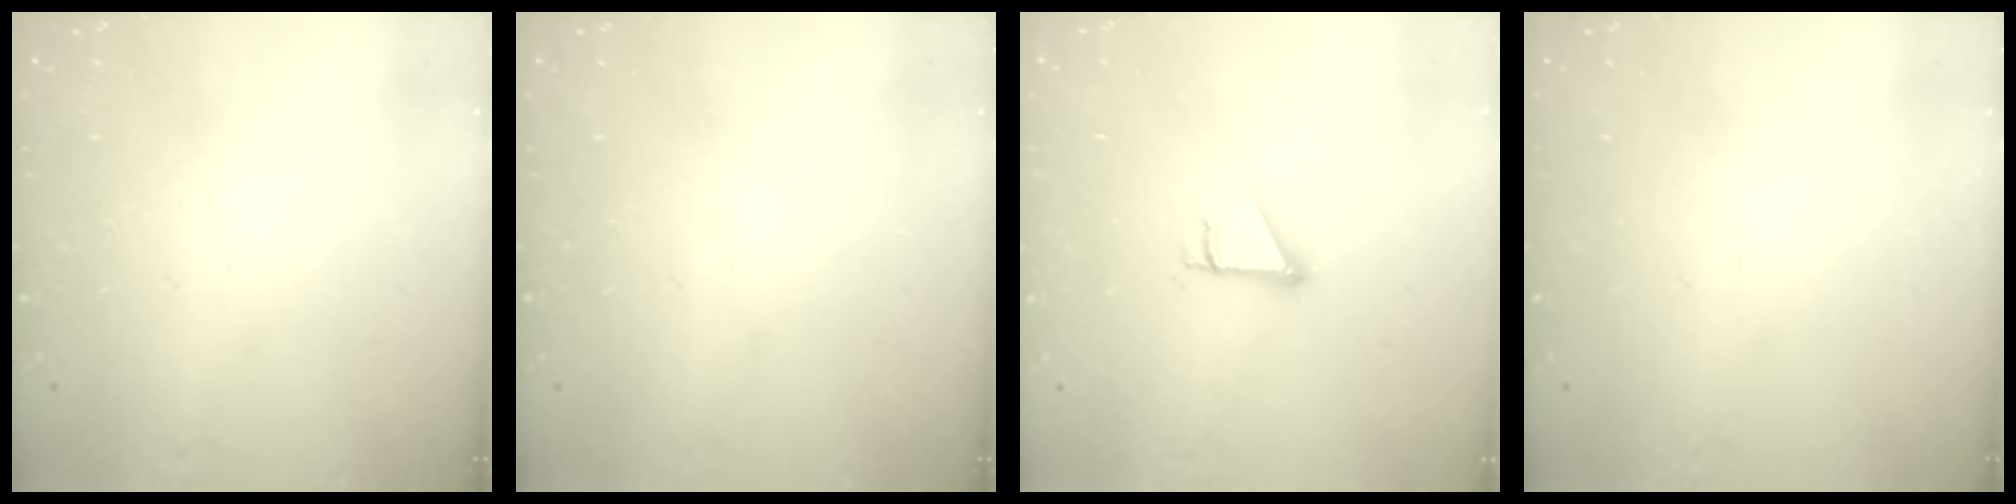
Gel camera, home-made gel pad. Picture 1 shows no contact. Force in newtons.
{"total": 0.0}
{"total": 2.5, "press": 2.5, "slide": 0.1}
{"total": 0.0}